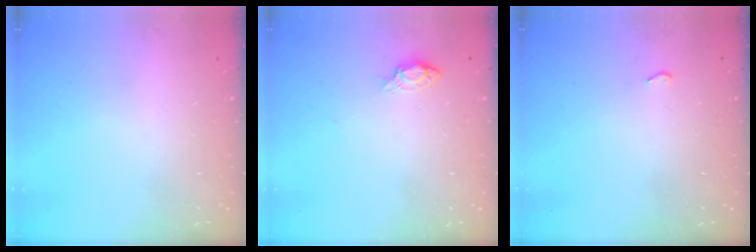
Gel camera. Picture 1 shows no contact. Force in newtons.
{"total": 5.3, "press": 5.3, "slide": 0.6}
{"total": 2.6, "press": 2.0, "slide": 1.7}